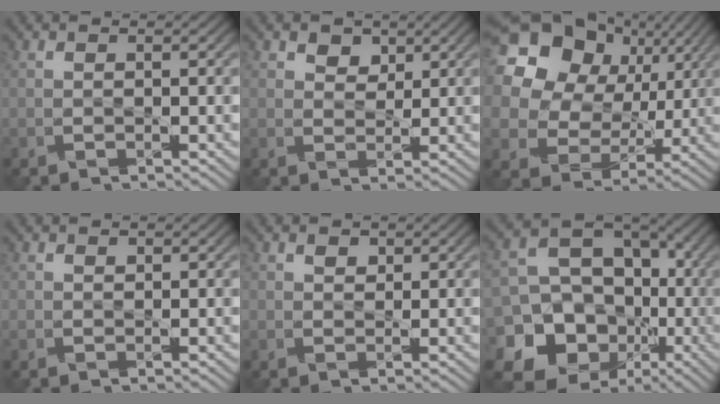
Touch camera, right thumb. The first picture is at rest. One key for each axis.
{"total": 2.6, "fx": 2.0, "fy": 1.5, "fz": 0.8, "tx": -0.020, "ty": 0.000, "tz": 0.031}
{"total": 22.0, "fx": 9.5, "fy": 17.2, "fz": 9.9, "tx": -0.285, "ty": 0.053, "tz": 0.188}
{"total": 0.6, "fx": 0.6, "fy": 0.1, "fz": 0.0, "tx": -0.003, "ty": 0.003, "tz": 0.012}
{"total": 1.2, "fx": 1.1, "fy": 0.4, "fz": 0.2, "tx": -0.007, "ty": 0.003, "tz": 0.020}
{"total": 19.2, "fx": -4.7, "fy": 16.7, "fz": 8.3, "tx": -0.201, "ty": -0.018, "tz": -0.076}